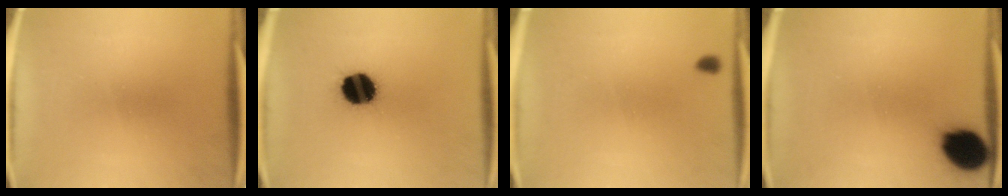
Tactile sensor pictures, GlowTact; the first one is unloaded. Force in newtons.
{"total": 13.3}
{"total": 0.7}
{"total": 11.4}